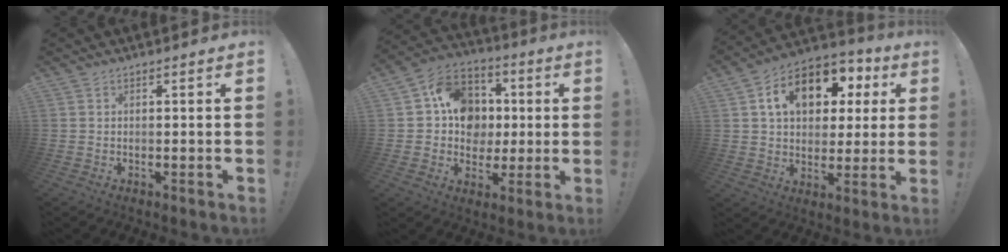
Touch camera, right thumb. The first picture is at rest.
{"total": 15.3, "force": [1.0, 13.4, 7.3], "torque": [-0.100, 0.014, 0.033]}
{"total": 16.2, "force": [6.3, 10.7, 10.5], "torque": [-0.158, -0.018, 0.111]}